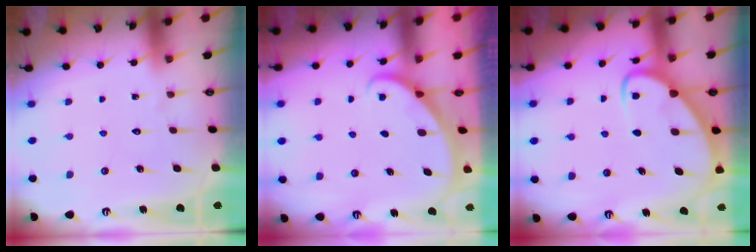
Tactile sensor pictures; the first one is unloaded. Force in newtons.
{"total": 2.0, "press": 2.0, "slide": 0.1}
{"total": 5.5, "press": 5.5, "slide": 0.5}